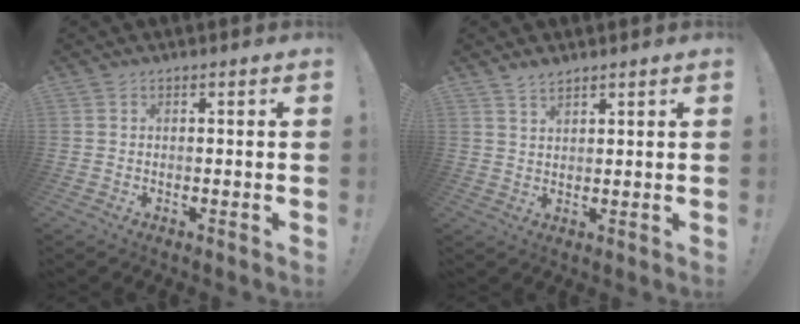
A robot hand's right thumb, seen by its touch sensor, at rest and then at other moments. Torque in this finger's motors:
{"motor_torque": [-0.32, 0.37, 0.22, 0.16, 0.01]}